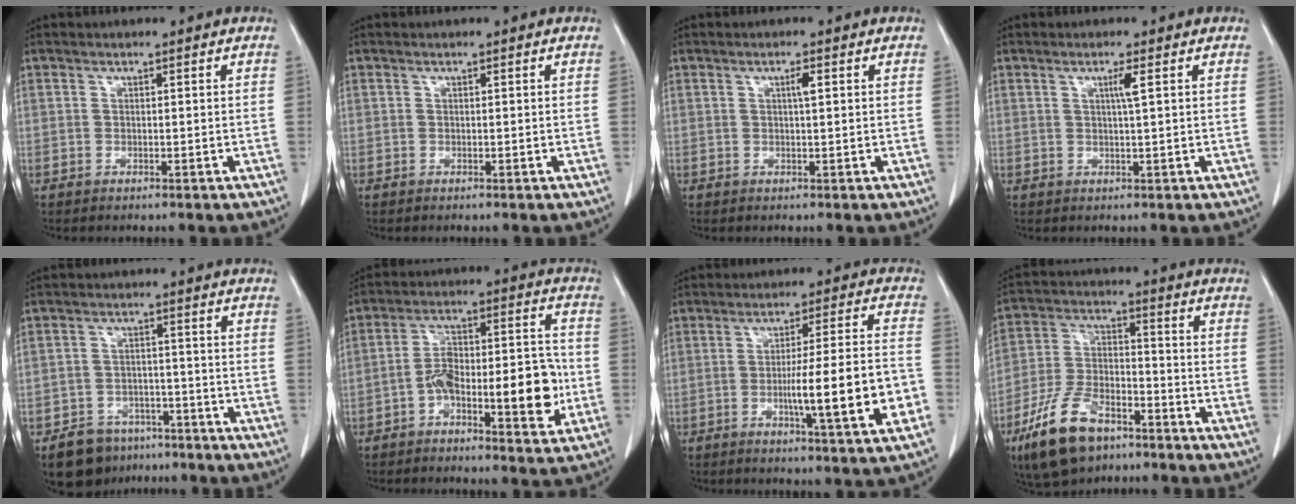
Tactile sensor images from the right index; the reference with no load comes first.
{"total": 0.0}
{"total": 1.4, "force": [0.4, 0.1, 1.3], "torque": [-0.026, 0.002, 0.007]}
{"total": 1.9, "force": [0.6, -0.4, 1.8], "torque": [-0.034, -0.002, 0.012]}
{"total": 8.0, "force": [-5.9, 5.1, 1.7], "torque": [-0.018, 0.011, -0.088]}
{"total": 13.5, "force": [-3.9, 4.2, 12.3], "torque": [-0.188, 0.034, -0.059]}
{"total": 13.2, "force": [-3.6, 0.2, 12.7], "torque": [-0.194, 0.000, -0.055]}
{"total": 13.3, "force": [-8.6, 6.0, 8.1], "torque": [-0.175, -0.004, -0.161]}